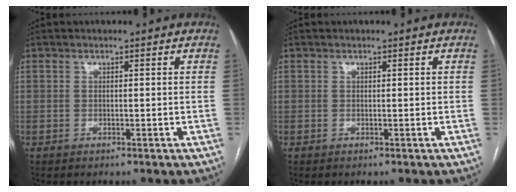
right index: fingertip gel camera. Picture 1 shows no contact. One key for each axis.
{"total": 0.0}